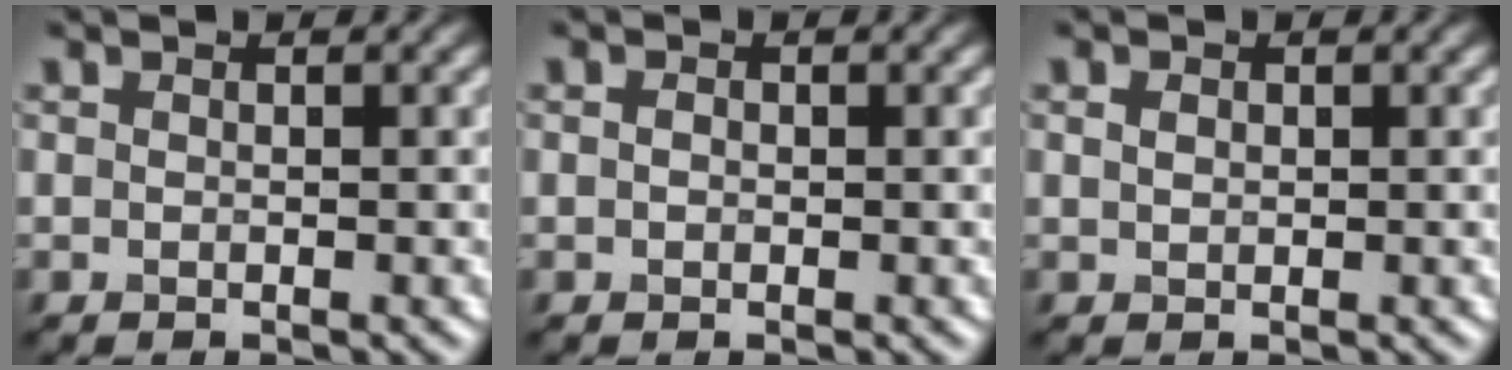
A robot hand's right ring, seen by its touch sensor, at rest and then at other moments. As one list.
[{"total": 0.7, "force": [0.0, 0.5, 0.4], "torque": [-0.006, -0.002, -0.001]}, {"total": 0.9, "force": [0.3, 0.7, 0.5], "torque": [-0.013, 0.000, 0.005]}]